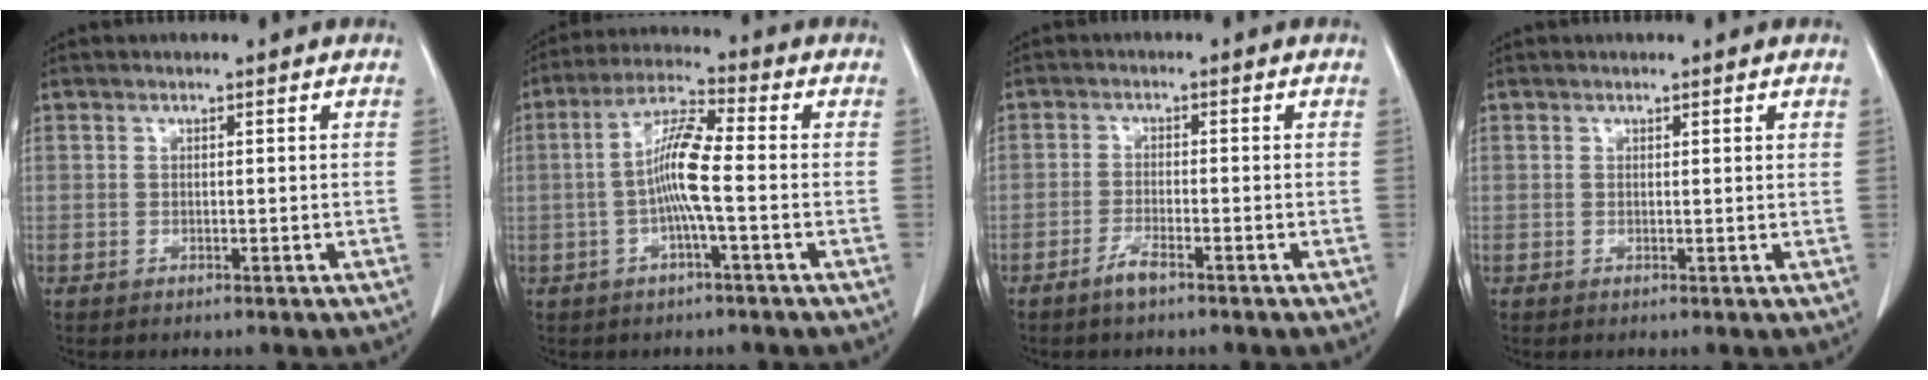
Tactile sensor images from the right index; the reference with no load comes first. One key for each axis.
{"total": 7.7, "fx": -1.1, "fy": 0.5, "fz": 7.6, "tx": -0.154, "ty": 0.012, "tz": -0.027}
{"total": 2.5, "fx": -1.9, "fy": 0.3, "fz": 1.7, "tx": -0.040, "ty": 0.000, "tz": -0.034}
{"total": 0.5, "fx": 0.4, "fy": 0.0, "fz": 0.3, "tx": -0.003, "ty": -0.001, "tz": 0.005}